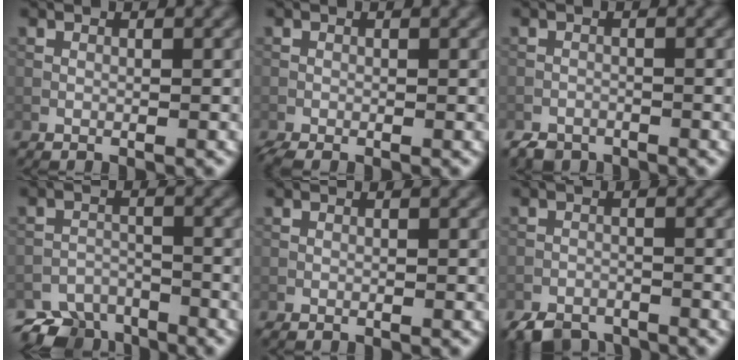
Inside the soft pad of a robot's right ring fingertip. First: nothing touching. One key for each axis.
{"total": 1.7, "fx": -1.3, "fy": 0.6, "fz": 0.8, "tx": -0.019, "ty": -0.006, "tz": -0.029}
{"total": 1.6, "fx": -1.4, "fy": 0.8, "fz": 0.2, "tx": 0.000, "ty": 0.000, "tz": -0.028}
{"total": 5.6, "fx": -4.9, "fy": 2.3, "fz": 1.3, "tx": -0.014, "ty": -0.014, "tz": -0.078}
{"total": 0.0}
{"total": 3.5, "fx": -3.0, "fy": 1.5, "fz": 1.0, "tx": -0.015, "ty": -0.007, "tz": -0.059}